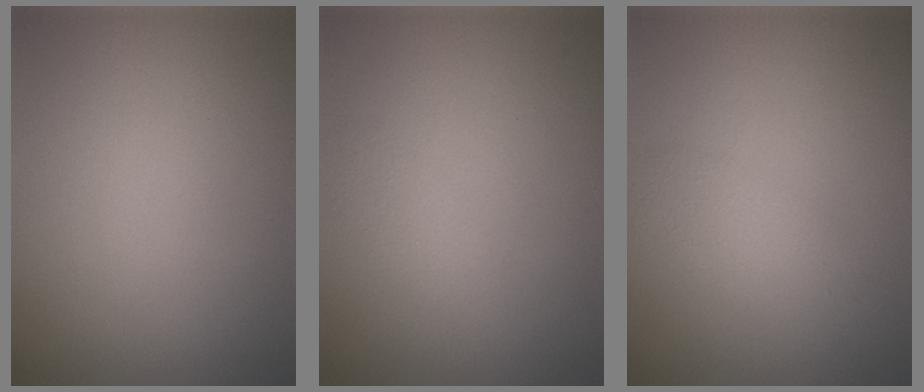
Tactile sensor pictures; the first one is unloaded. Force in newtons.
{"total": 1.5, "press": 1.5, "slide": 0.0}
{"total": 2.1, "press": 2.1, "slide": 0.0}